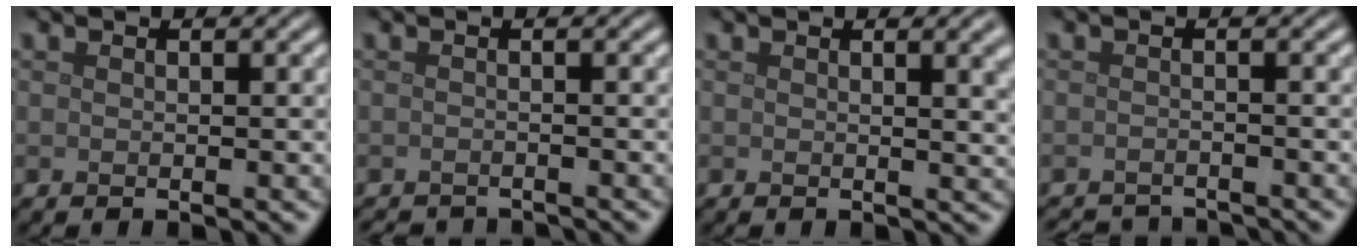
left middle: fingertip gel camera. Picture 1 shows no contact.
{"total": 2.8, "force": [-2.8, 0.2, 0.5], "torque": [-0.003, -0.011, -0.041]}
{"total": 3.6, "force": [1.3, 1.3, 3.1], "torque": [-0.025, 0.006, 0.017]}
{"total": 3.6, "force": [-3.5, 0.4, 0.5], "torque": [-0.011, -0.003, -0.055]}